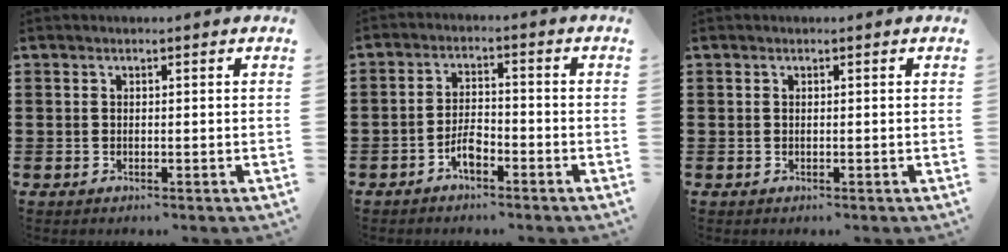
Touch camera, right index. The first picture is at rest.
{"total": 3.6, "force": [-2.3, 1.4, 2.4], "torque": [-0.057, 0.004, -0.049]}
{"total": 0.0}